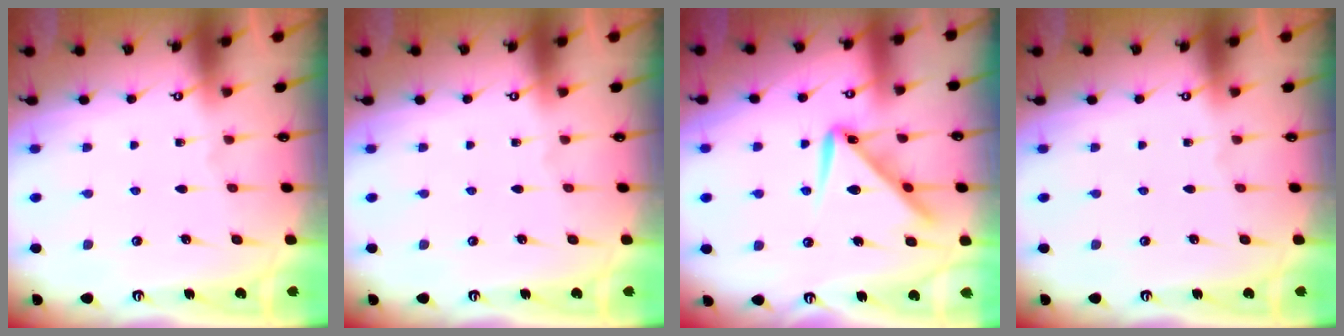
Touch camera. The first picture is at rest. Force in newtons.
{"total": 0.0}
{"total": 12.2, "press": 12.2, "slide": 0.7}
{"total": 0.0}